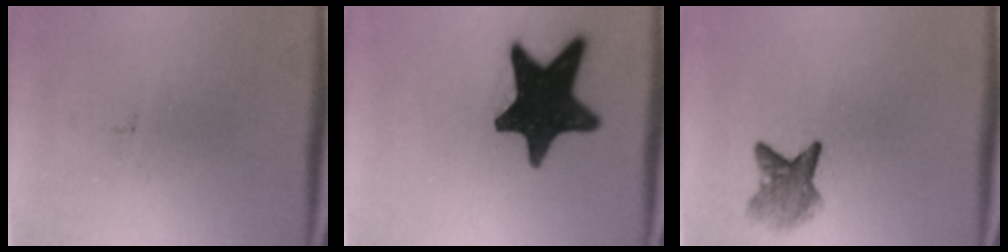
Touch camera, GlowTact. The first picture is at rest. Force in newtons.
{"total": 17.2}
{"total": 4.0}